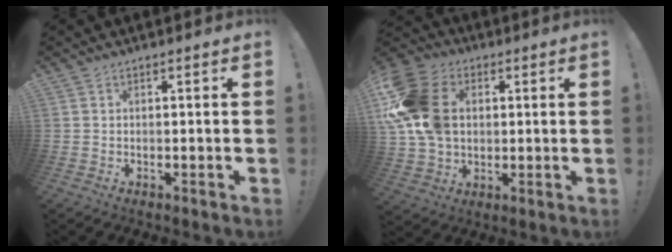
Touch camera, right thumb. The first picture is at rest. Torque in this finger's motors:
{"motor_torque": [2.02, 2.07, 1.05, -0.30, 0.21]}